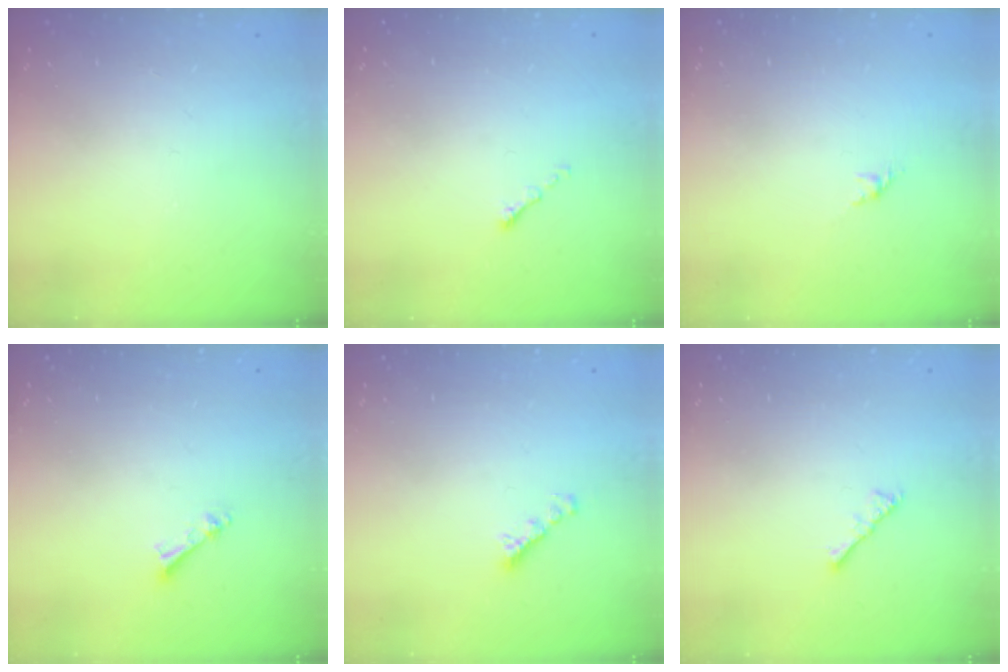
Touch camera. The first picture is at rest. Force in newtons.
{"total": 0.0}
{"total": 1.6, "press": 1.5, "slide": 0.7}
{"total": 3.6, "press": 3.6, "slide": 0.3}
{"total": 2.2, "press": 2.1, "slide": 0.5}
{"total": 2.1, "press": 2.1, "slide": 0.5}